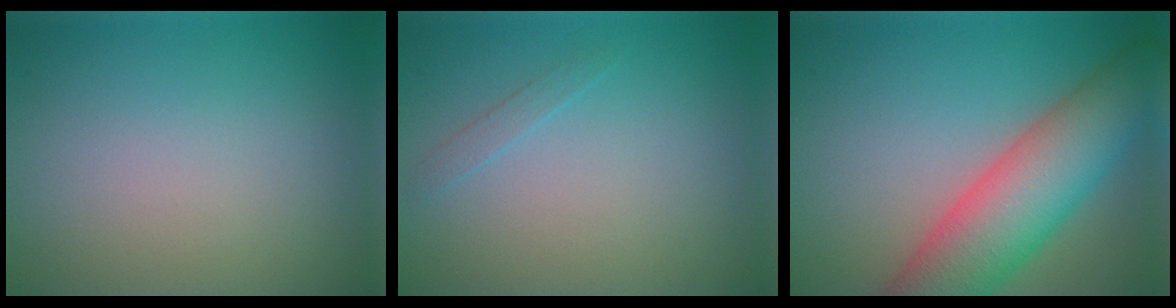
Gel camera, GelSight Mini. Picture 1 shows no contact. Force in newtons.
{"total": 0.7, "press": 0.7, "slide": 0.0}
{"total": 9.8, "press": 9.8, "slide": 0.5}